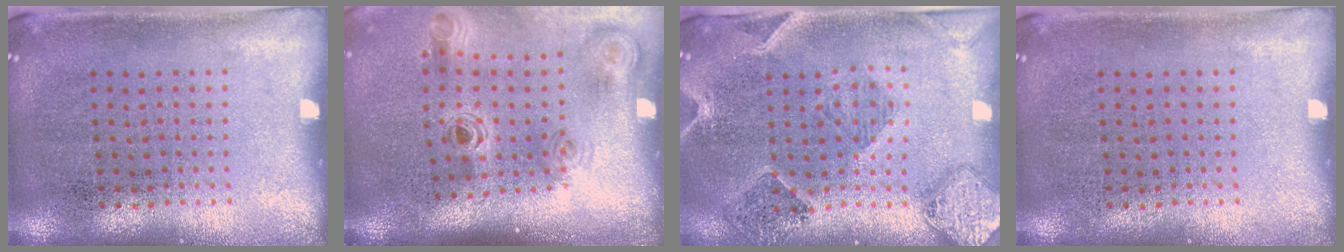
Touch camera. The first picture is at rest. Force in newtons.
{"total": 1.6, "press": 1.3, "slide": 1.0}
{"total": 1.6, "press": 1.6, "slide": 0.3}
{"total": 0.0}